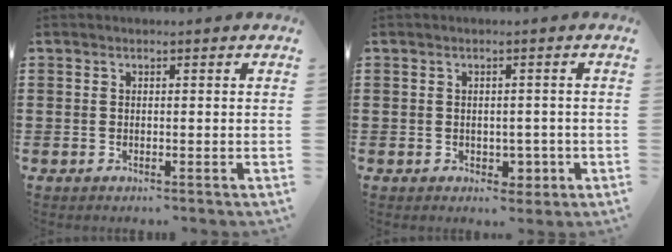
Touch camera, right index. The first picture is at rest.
{"total": 2.4, "force": [-0.5, 1.9, 1.5], "torque": [-0.023, -0.002, -0.011]}